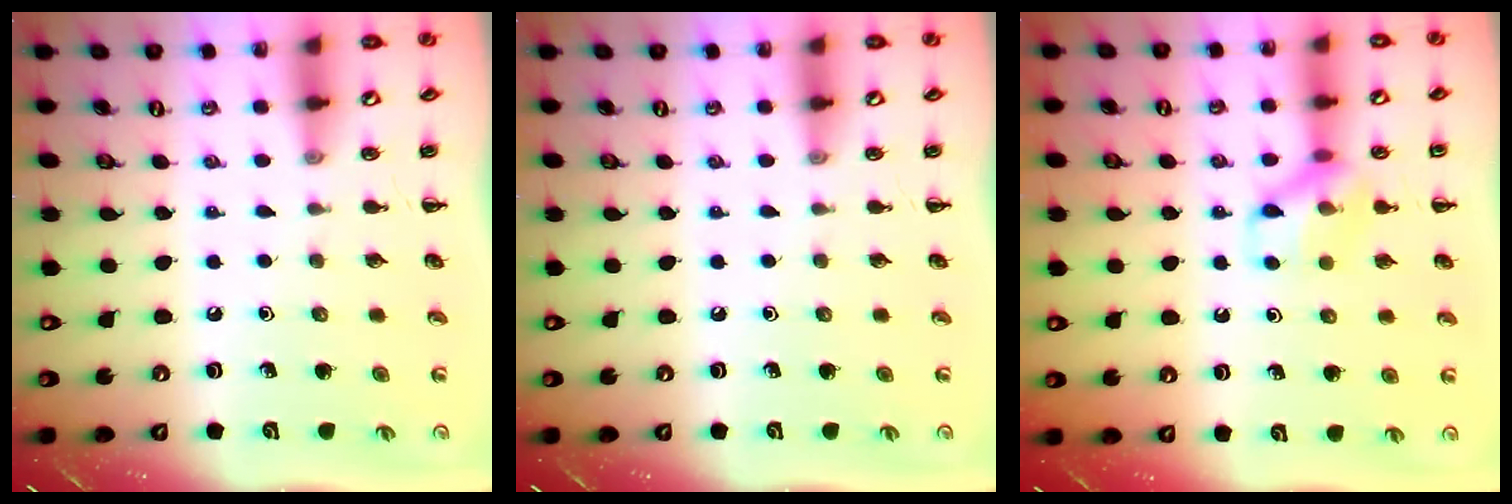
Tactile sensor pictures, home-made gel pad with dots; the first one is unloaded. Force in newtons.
{"total": 0.0}
{"total": 11.3, "press": 11.2, "slide": 1.0}